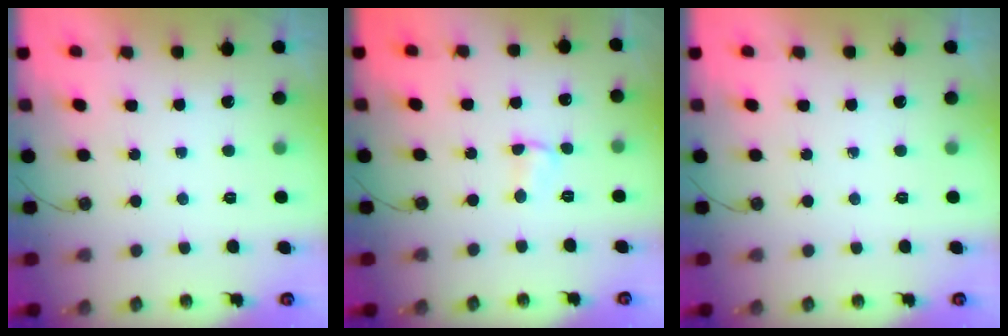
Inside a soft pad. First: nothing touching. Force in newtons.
{"total": 1.9, "press": 1.9, "slide": 0.3}
{"total": 0.0}